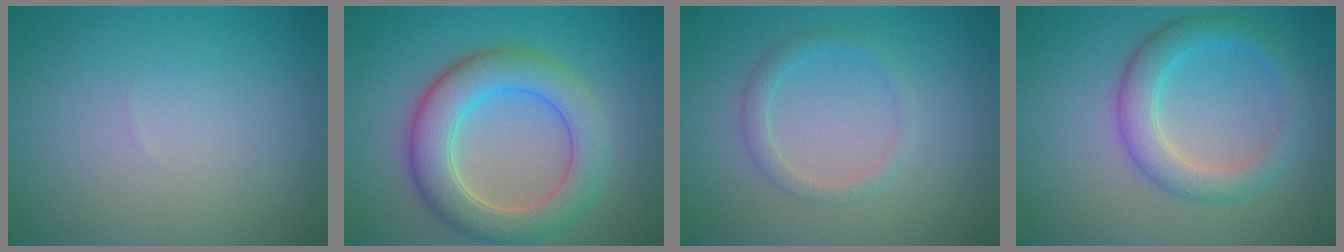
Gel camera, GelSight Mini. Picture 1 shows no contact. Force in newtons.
{"total": 6.8, "press": 6.8, "slide": 0.5}
{"total": 1.6, "press": 1.6, "slide": 0.1}
{"total": 4.0, "press": 4.0, "slide": 0.1}